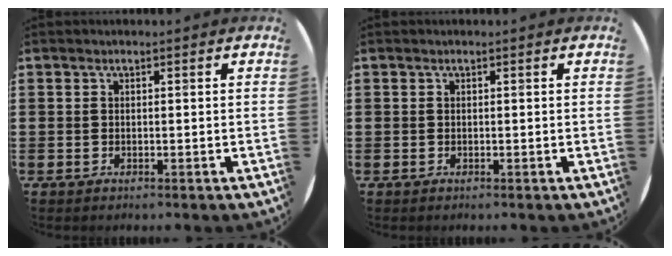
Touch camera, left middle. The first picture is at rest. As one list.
[{"total": 0.0}]